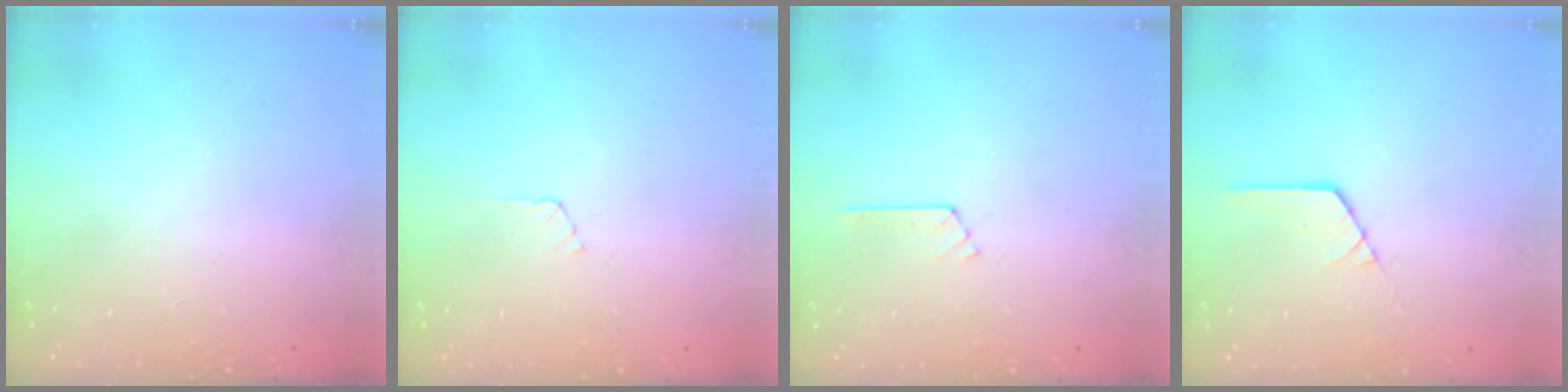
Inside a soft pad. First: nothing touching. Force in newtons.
{"total": 1.7, "press": 1.7, "slide": 0.3}
{"total": 3.4, "press": 3.4, "slide": 0.4}
{"total": 1.4, "press": 1.4, "slide": 0.2}